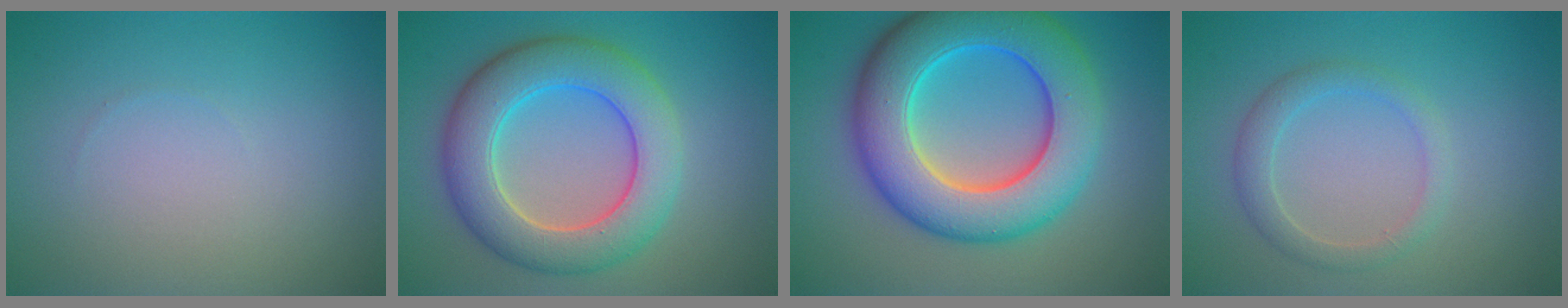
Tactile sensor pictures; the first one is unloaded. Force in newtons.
{"total": 8.0, "press": 8.0, "slide": 0.1}
{"total": 11.3, "press": 11.3, "slide": 0.1}
{"total": 2.3, "press": 2.3, "slide": 0.0}